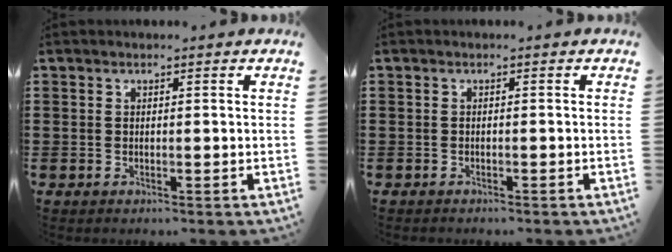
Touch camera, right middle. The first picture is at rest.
{"total": 0.6, "force": [-0.6, 0.1, 0.0], "torque": [-0.001, 0.002, -0.014]}